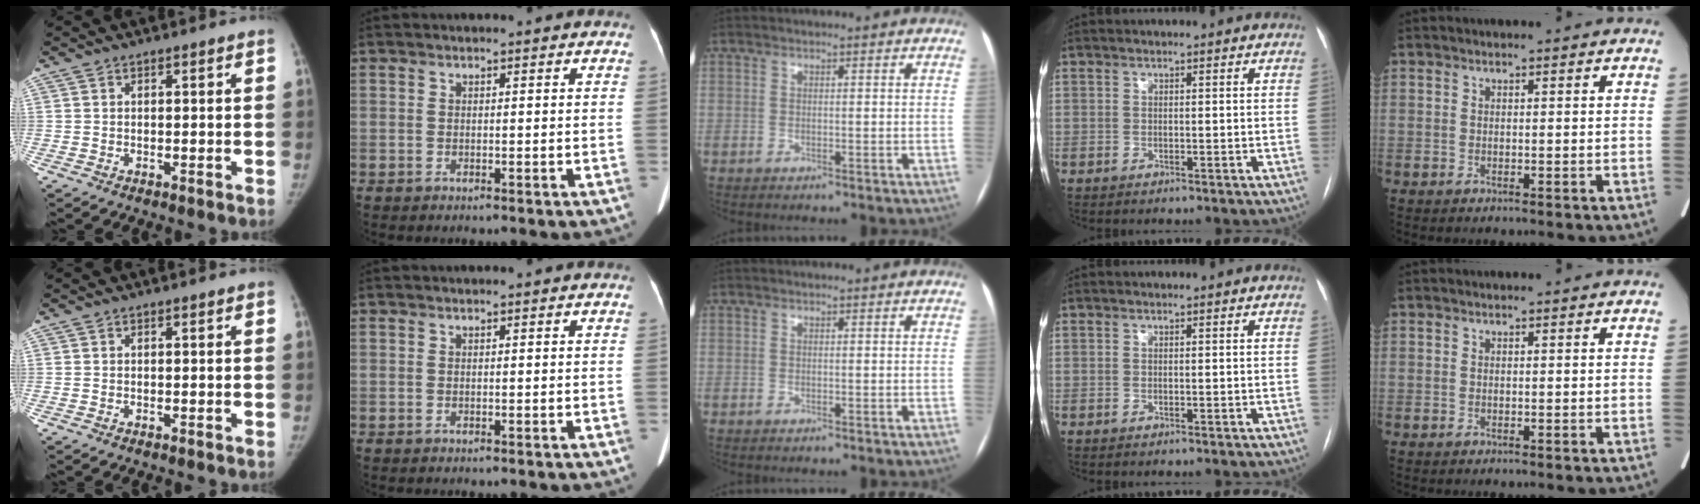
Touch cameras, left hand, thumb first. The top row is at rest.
{}